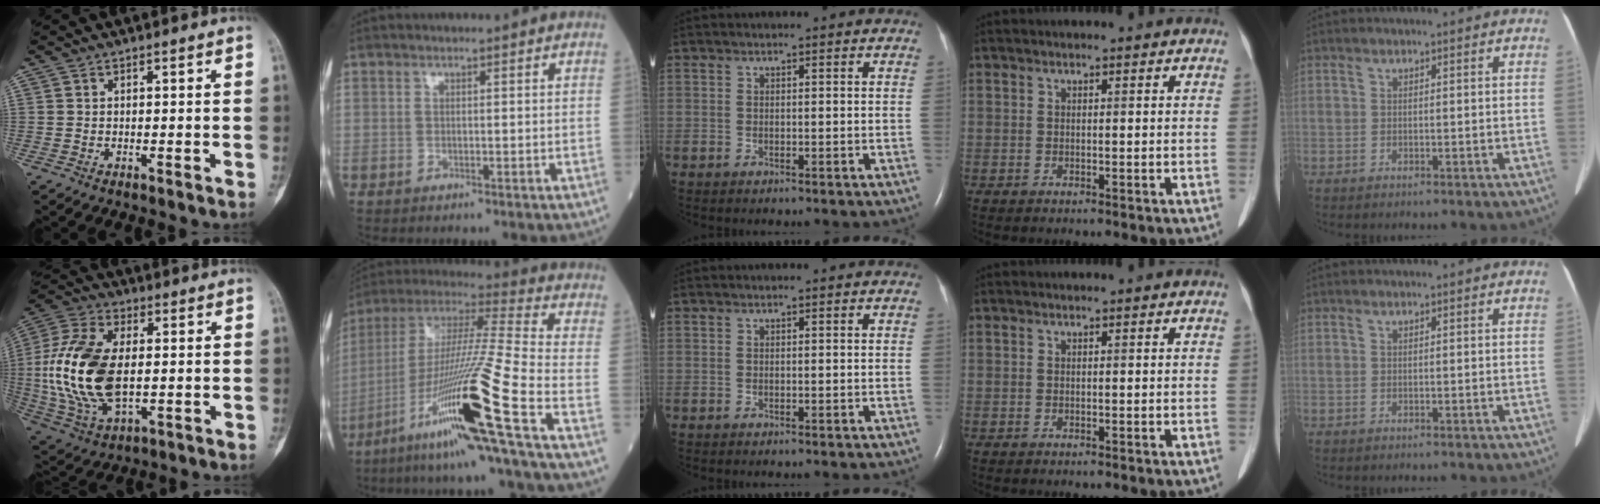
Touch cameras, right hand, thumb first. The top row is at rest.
{"thumb": {"total": 19.3, "force": [-0.3, 10.6, 16.1], "torque": [-0.348, -0.002, 0.002]}, "index": {"total": 23.0, "force": [-10.7, -1.7, 20.3], "torque": [-0.393, -0.039, -0.203]}}